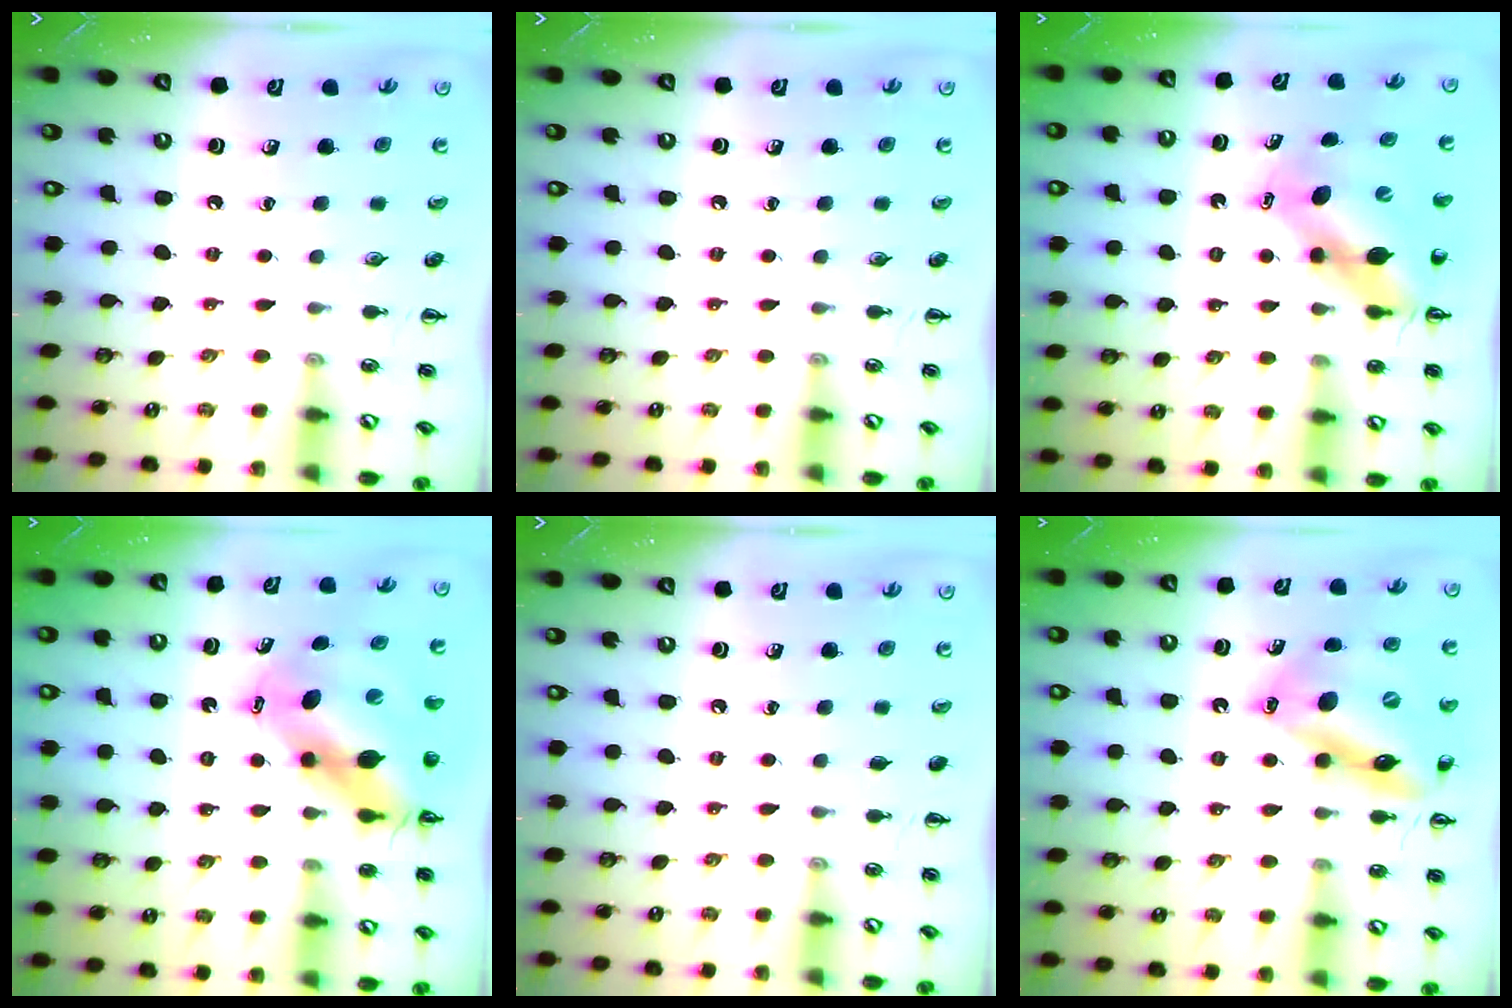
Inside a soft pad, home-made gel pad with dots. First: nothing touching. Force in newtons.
{"total": 0.0}
{"total": 9.5, "press": 9.2, "slide": 2.5}
{"total": 11.5, "press": 10.9, "slide": 3.6}
{"total": 0.0}
{"total": 17.1, "press": 16.7, "slide": 3.7}